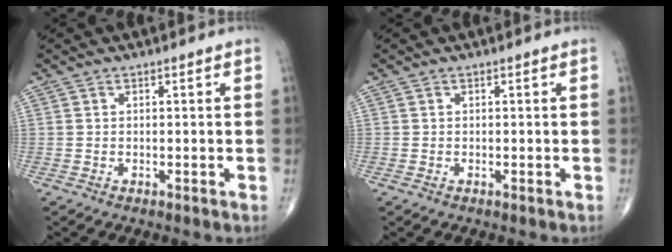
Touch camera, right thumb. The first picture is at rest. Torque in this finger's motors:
{"motor_torque": [0.18, -0.26, -0.17, -0.04, -0.02]}